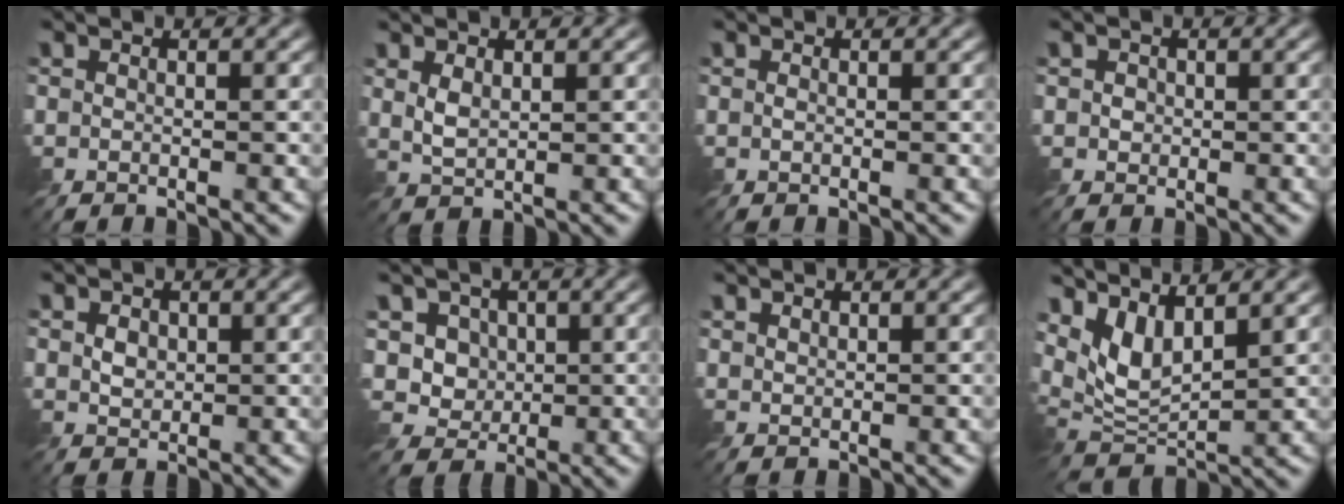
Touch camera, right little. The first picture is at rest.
{"total": 1.7, "force": [0.7, 0.8, 1.3], "torque": [-0.038, -0.002, 0.017]}
{"total": 0.0}
{"total": 1.1, "force": [0.1, 1.0, 0.4], "torque": [-0.011, -0.001, 0.002]}
{"total": 1.6, "force": [0.2, 1.2, 1.0], "torque": [-0.024, -0.002, 0.004]}
{"total": 5.0, "force": [1.4, 4.3, 2.2], "torque": [-0.057, -0.006, 0.027]}
{"total": 0.8, "force": [0.8, 0.2, 0.2], "torque": [-0.009, 0.000, 0.018]}
{"total": 5.6, "force": [3.0, 2.4, 4.2], "torque": [-0.091, -0.010, 0.060]}